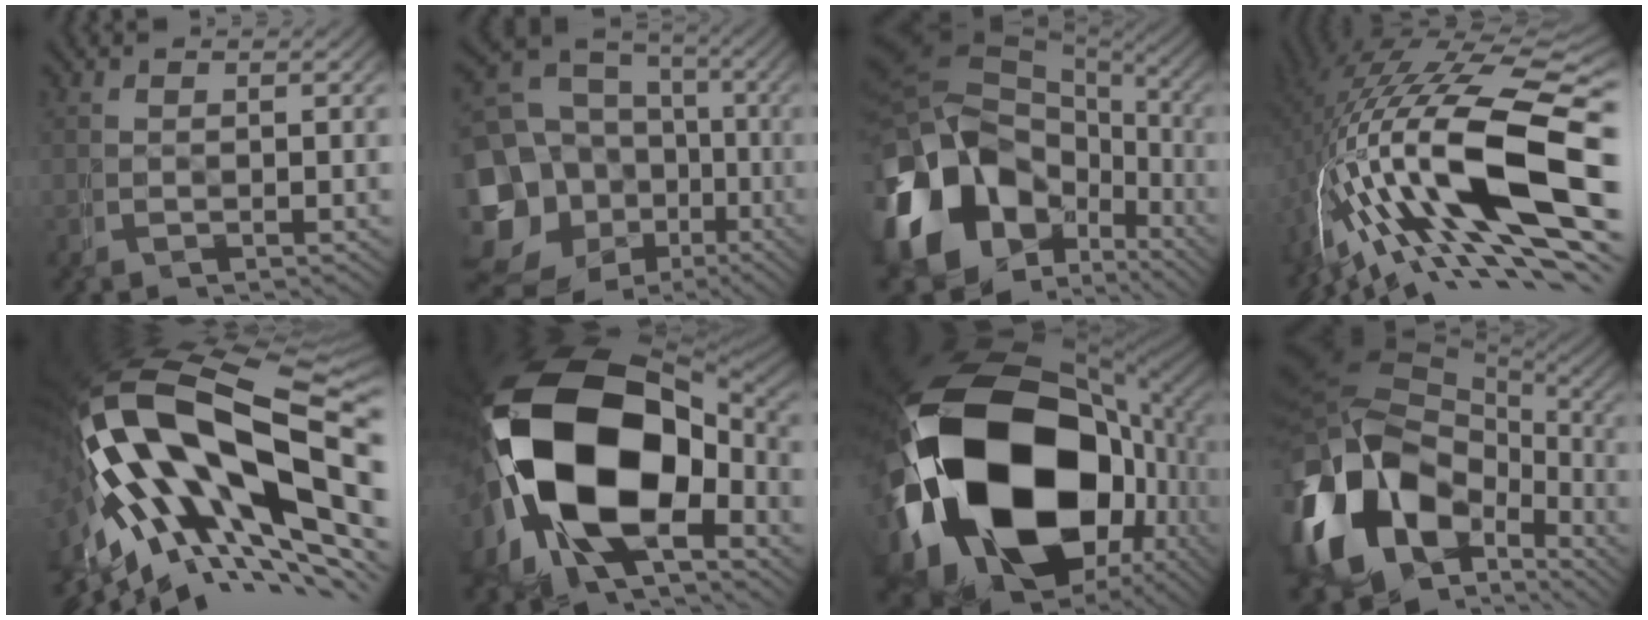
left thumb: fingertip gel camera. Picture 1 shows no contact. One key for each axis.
{"total": 15.4, "fx": -4.9, "fy": 12.8, "fz": 6.9, "tx": -0.161, "ty": -0.068, "tz": -0.069}
{"total": 19.3, "fx": -3.4, "fy": 14.3, "fz": 12.6, "tx": -0.272, "ty": -0.046, "tz": -0.043}
{"total": 19.1, "fx": -2.2, "fy": 9.3, "fz": 16.5, "tx": -0.327, "ty": -0.028, "tz": -0.010}
{"total": 22.5, "fx": -2.3, "fy": 13.6, "fz": 17.8, "tx": -0.367, "ty": -0.072, "tz": -0.004}
{"total": 24.1, "fx": -1.6, "fy": 14.8, "fz": 19.0, "tx": -0.385, "ty": -0.056, "tz": -0.002}
{"total": 32.4, "fx": -3.9, "fy": 20.3, "fz": 24.9, "tx": -0.480, "ty": -0.094, "tz": -0.023}
{"total": 21.2, "fx": -2.6, "fy": 15.3, "fz": 14.4, "tx": -0.323, "ty": -0.044, "tz": -0.038}